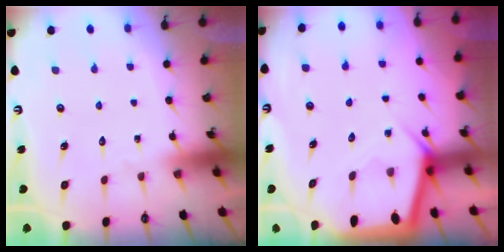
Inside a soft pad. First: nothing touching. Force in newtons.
{"total": 3.9, "press": 3.9, "slide": 0.3}